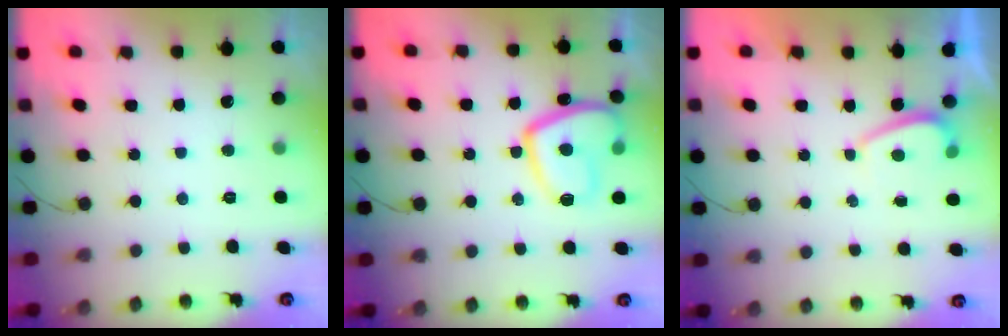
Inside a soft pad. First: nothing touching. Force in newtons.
{"total": 14.2, "press": 14.2, "slide": 1.4}
{"total": 0.6, "press": 0.3, "slide": 0.5}